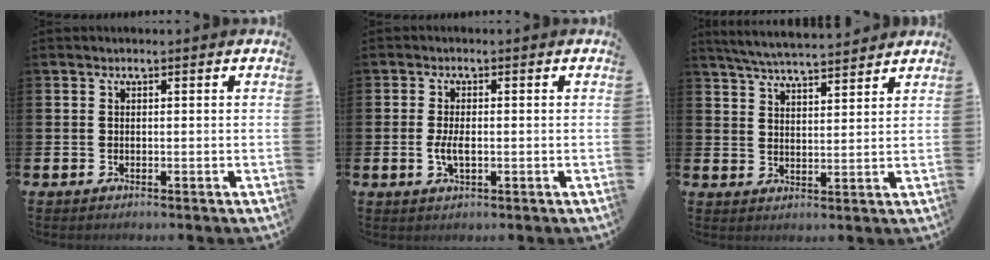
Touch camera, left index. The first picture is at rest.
{"total": 2.9, "force": [-0.4, 1.3, 2.6], "torque": [-0.044, 0.001, -0.009]}
{"total": 5.6, "force": [5.4, 0.2, 1.1], "torque": [-0.041, -0.027, 0.098]}